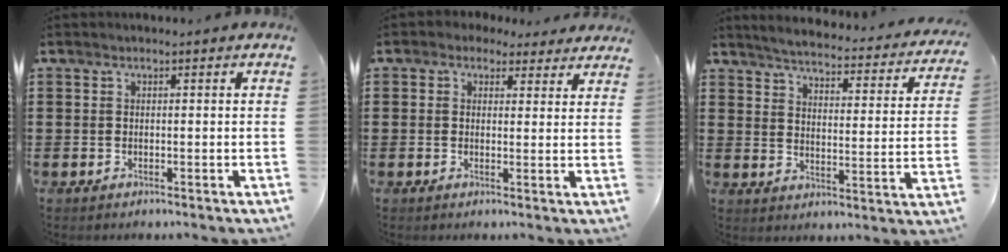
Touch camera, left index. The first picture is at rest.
{"total": 2.4, "force": [1.8, 1.5, 0.6], "torque": [-0.021, 0.006, 0.033]}
{"total": 3.8, "force": [3.6, -0.3, 1.1], "torque": [-0.043, -0.032, 0.054]}